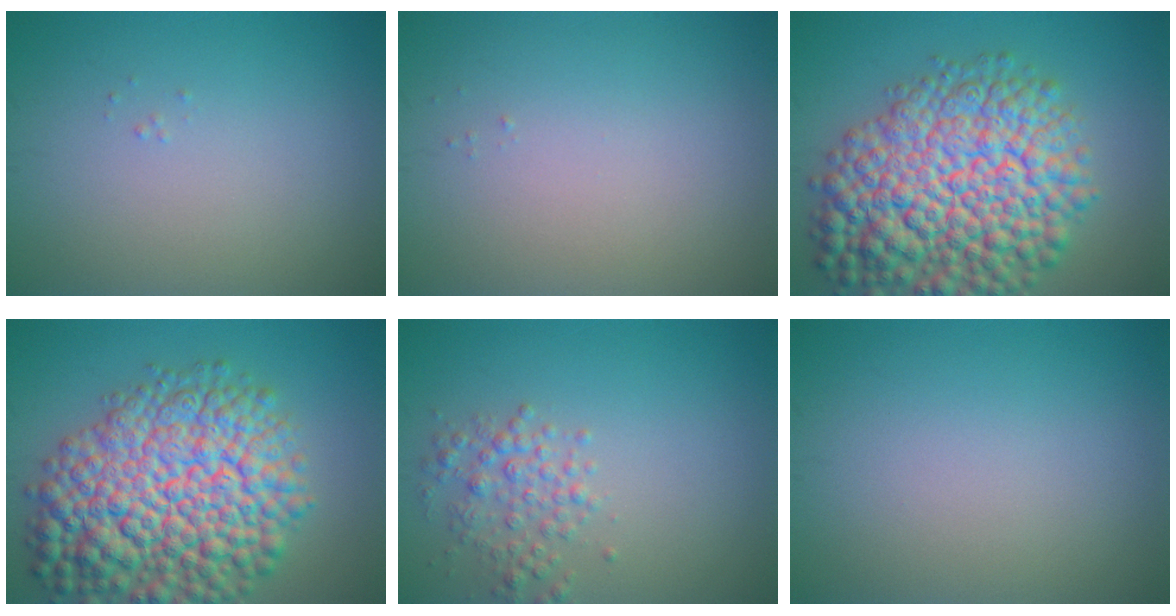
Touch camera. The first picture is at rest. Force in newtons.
{"total": 0.0}
{"total": 13.5, "press": 13.5, "slide": 0.5}
{"total": 13.5, "press": 13.5, "slide": 0.5}
{"total": 2.5, "press": 2.5, "slide": 0.1}
{"total": 0.0}